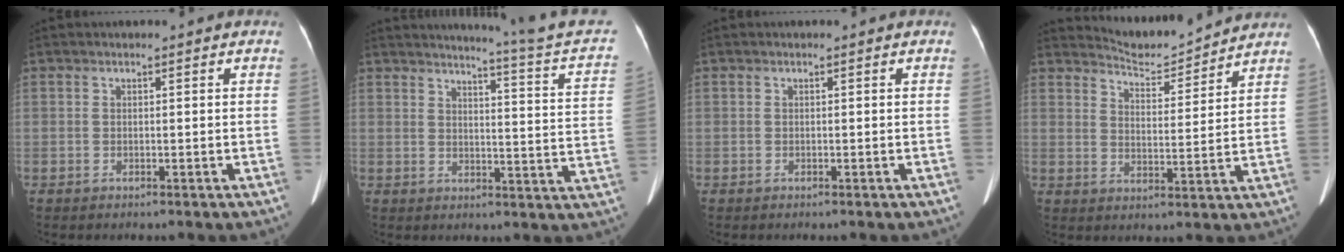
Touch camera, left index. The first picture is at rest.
{"total": 14.6, "force": [13.3, -1.8, 5.8], "torque": [-0.086, -0.080, 0.139]}
{"total": 0.0}
{"total": 8.0, "force": [8.0, 0.2, 0.3], "torque": [-0.016, -0.003, 0.125]}